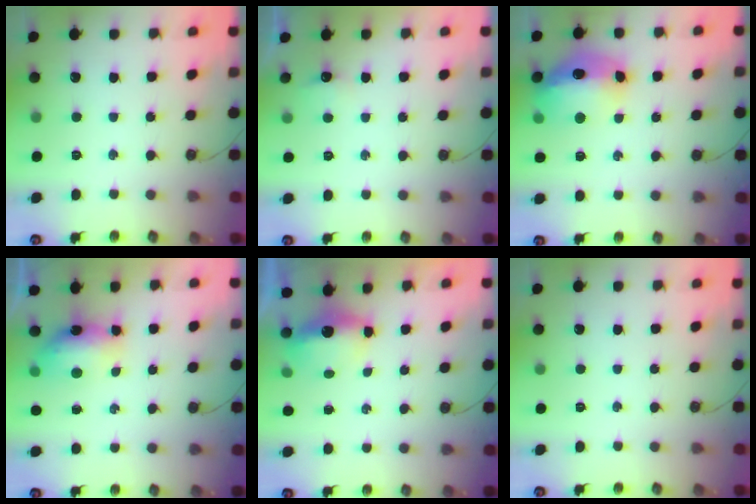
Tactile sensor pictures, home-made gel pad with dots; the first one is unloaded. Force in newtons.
{"total": 4.1, "press": 4.0, "slide": 1.0}
{"total": 15.3, "press": 15.2, "slide": 1.4}
{"total": 7.8, "press": 7.7, "slide": 1.1}
{"total": 5.1, "press": 5.0, "slide": 0.4}
{"total": 0.0}